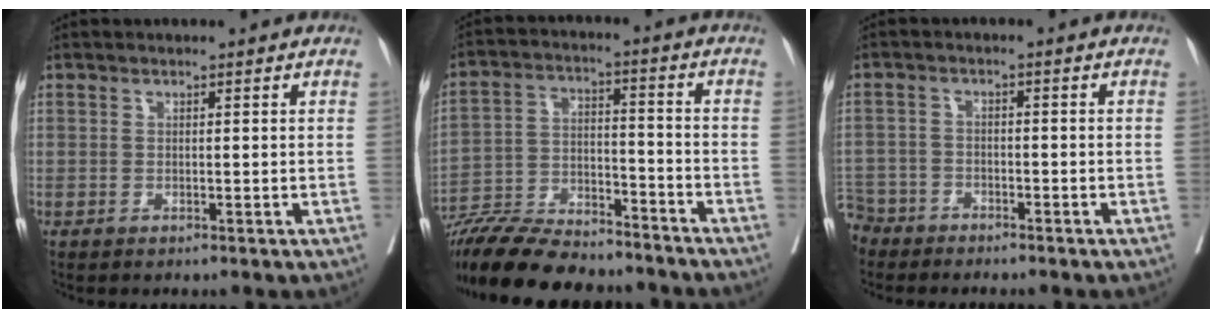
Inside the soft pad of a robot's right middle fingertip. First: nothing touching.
{"total": 19.7, "force": [-17.5, 3.8, 8.0], "torque": [-0.165, -0.018, -0.289]}
{"total": 6.0, "force": [-5.2, 2.9, -0.3], "torque": [0.006, -0.004, -0.103]}